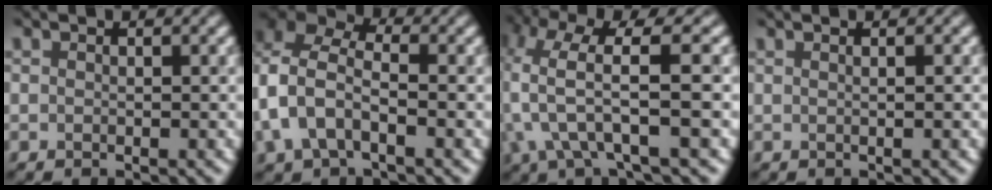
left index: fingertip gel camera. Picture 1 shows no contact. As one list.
[{"total": 6.5, "force": [-0.8, 4.5, 4.7], "torque": [-0.112, 0.011, -0.024]}, {"total": 6.5, "force": [0.2, 1.7, 6.3], "torque": [-0.130, 0.007, 0.005]}, {"total": 1.9, "force": [0.5, 1.0, 1.5], "torque": [0.009, 0.003, -0.015]}]